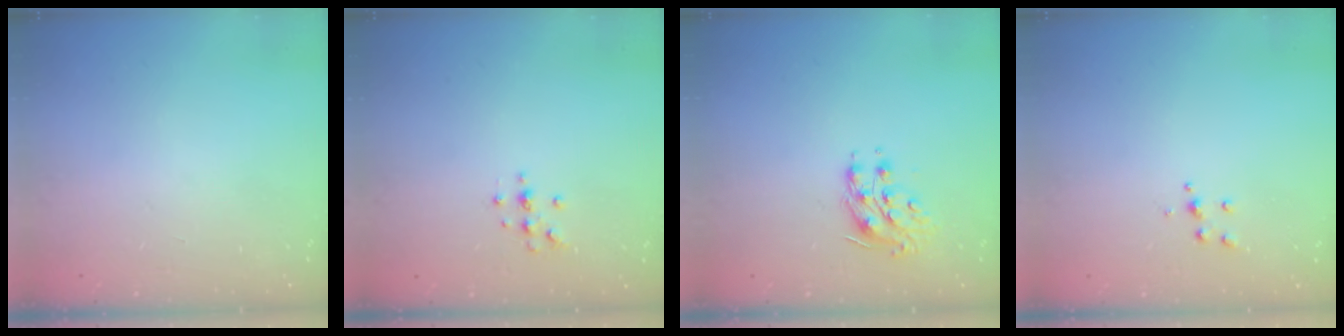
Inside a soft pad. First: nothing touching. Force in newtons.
{"total": 4.3, "press": 4.2, "slide": 1.0}
{"total": 9.3, "press": 9.3, "slide": 0.2}
{"total": 4.3, "press": 4.3, "slide": 0.4}